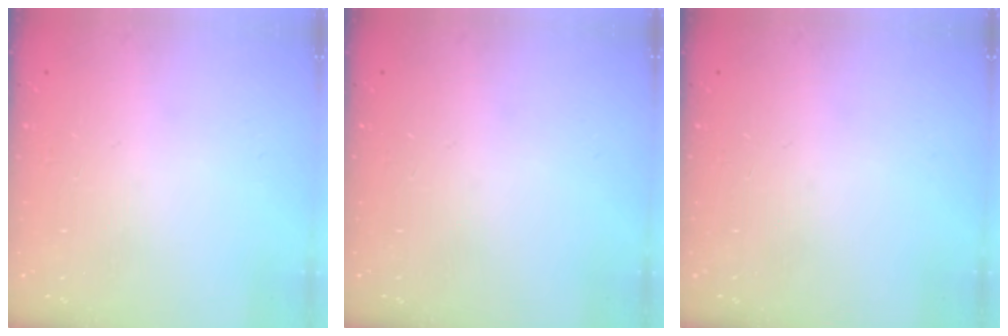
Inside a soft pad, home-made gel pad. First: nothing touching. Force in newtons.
{"total": 0.0}
{"total": 0.0}